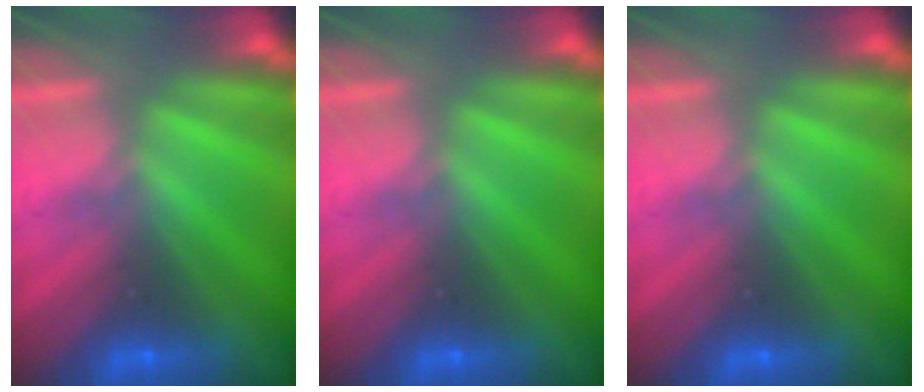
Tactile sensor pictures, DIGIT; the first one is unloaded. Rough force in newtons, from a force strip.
{"total": 0.0}
{"total": 0.0}